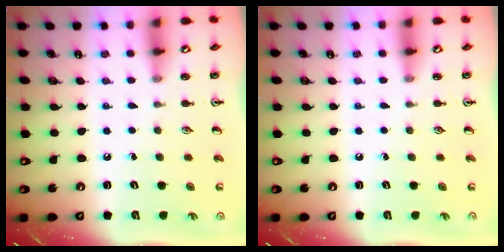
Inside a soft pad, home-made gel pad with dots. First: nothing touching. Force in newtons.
{"total": 0.0}